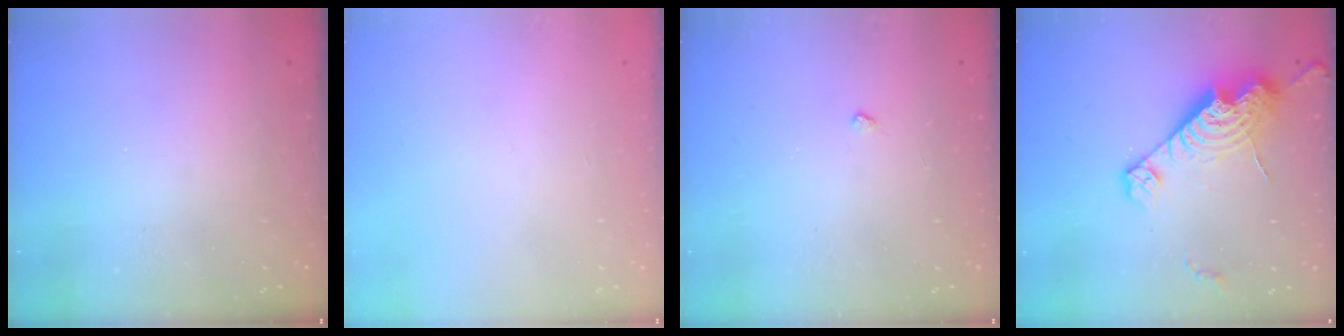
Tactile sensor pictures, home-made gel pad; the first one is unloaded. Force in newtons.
{"total": 0.0}
{"total": 3.0, "press": 2.9, "slide": 0.4}
{"total": 15.5, "press": 15.4, "slide": 1.3}